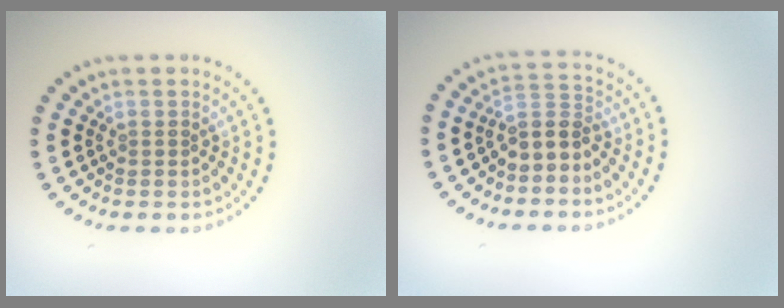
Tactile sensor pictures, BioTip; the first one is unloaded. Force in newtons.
{"total": 2.9, "press": 2.5, "slide": 1.4}